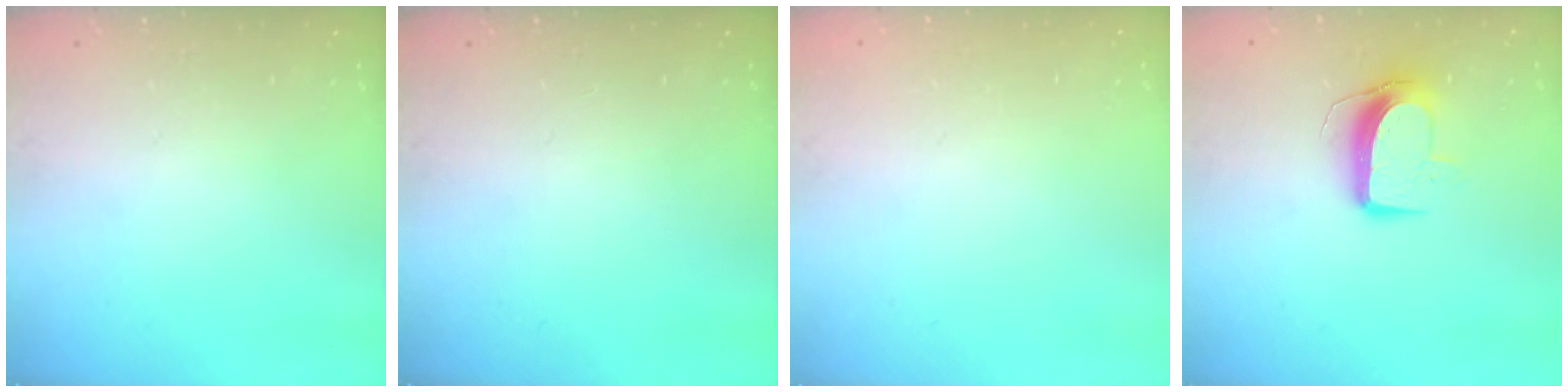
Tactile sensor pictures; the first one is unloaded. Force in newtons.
{"total": 0.0}
{"total": 0.0}
{"total": 9.8, "press": 9.8, "slide": 0.4}